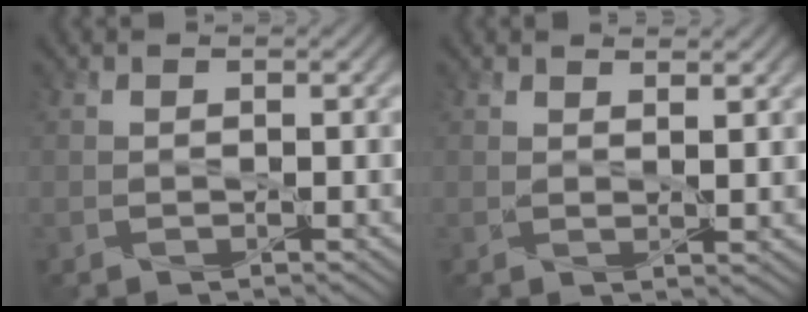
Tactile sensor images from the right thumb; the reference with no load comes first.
{"total": 1.8, "force": [1.4, 0.1, 1.2], "torque": [-0.022, -0.003, 0.033]}